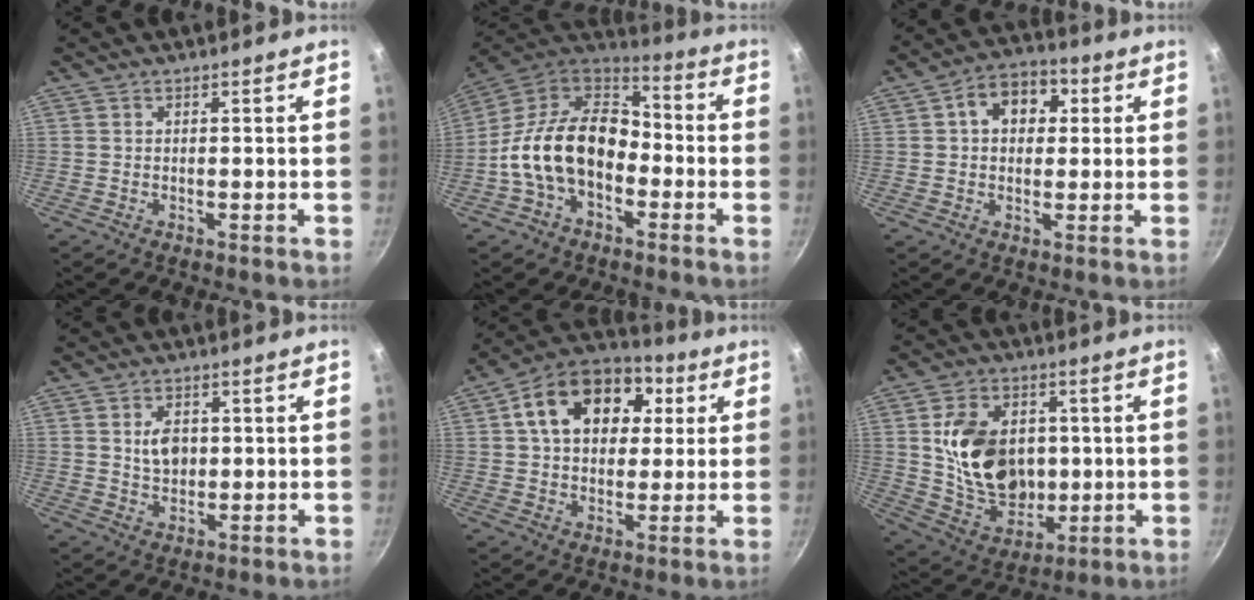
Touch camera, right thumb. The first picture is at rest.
{"total": 18.2, "force": [-3.8, 12.1, 13.0], "torque": [-0.200, 0.051, -0.087]}
{"total": 9.7, "force": [2.3, 7.1, 6.1], "torque": [-0.055, 0.015, 0.020]}
{"total": 5.1, "force": [0.8, 3.6, 3.5], "torque": [-0.043, -0.005, 0.016]}
{"total": 18.7, "force": [5.1, 13.3, 12.0], "torque": [-0.186, 0.021, 0.069]}
{"total": 18.4, "force": [1.8, 13.6, 12.3], "torque": [-0.176, -0.004, 0.045]}